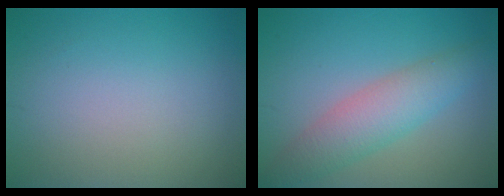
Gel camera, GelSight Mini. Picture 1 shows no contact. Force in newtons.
{"total": 4.5, "press": 4.5, "slide": 0.1}